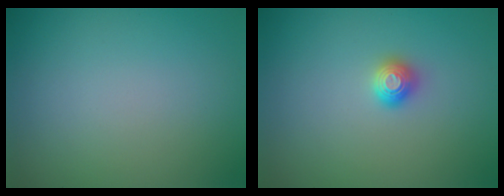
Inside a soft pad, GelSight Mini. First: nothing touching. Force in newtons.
{"total": 1.2, "press": 1.2, "slide": 0.2}